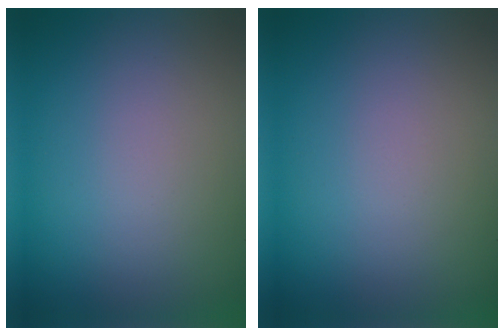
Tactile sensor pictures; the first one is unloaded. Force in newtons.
{"total": 0.0}